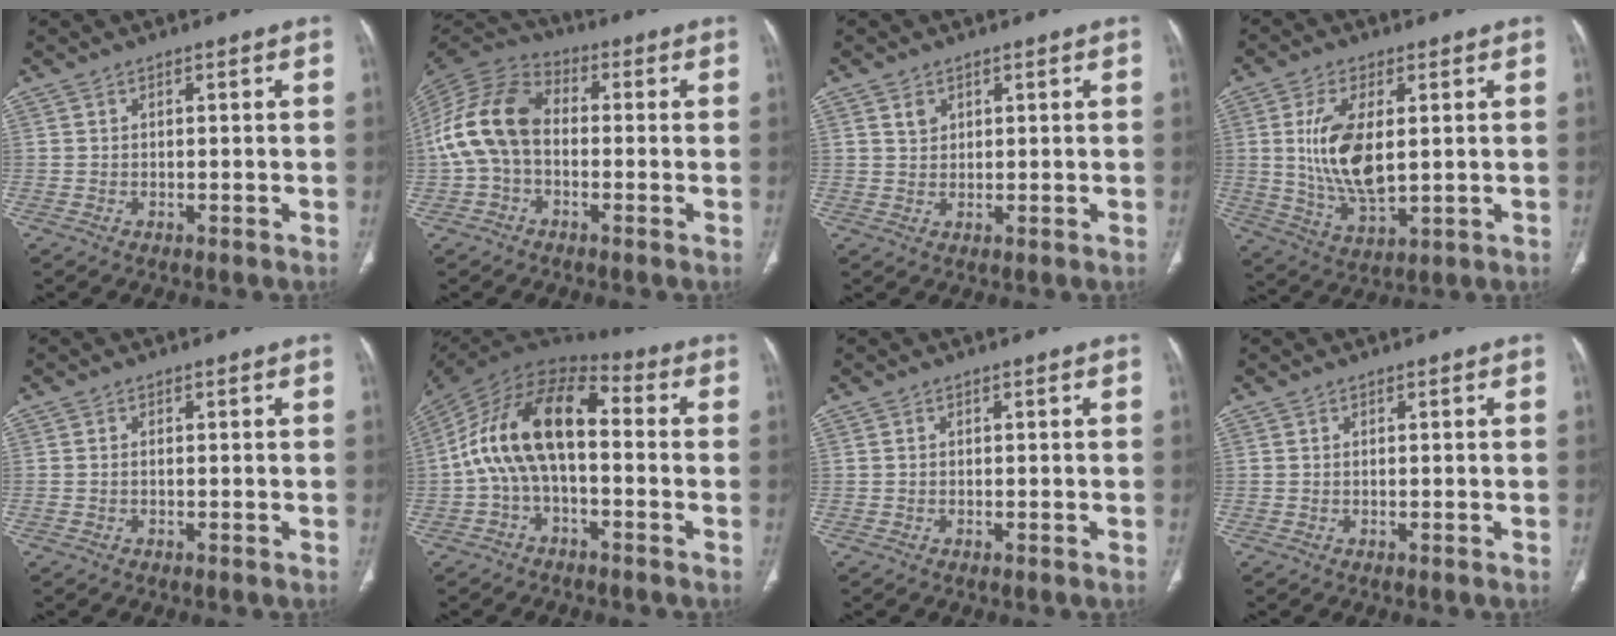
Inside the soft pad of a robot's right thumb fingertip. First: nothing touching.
{"total": 12.9, "force": [-0.9, 8.8, 9.5], "torque": [-0.189, 0.035, -0.028]}
{"total": 2.2, "force": [1.2, 1.6, 0.9], "torque": [-0.008, -0.007, 0.023]}
{"total": 12.8, "force": [1.6, 6.0, 11.2], "torque": [-0.219, -0.019, 0.041]}
{"total": 0.7, "force": [-0.1, 0.3, 0.6], "torque": [-0.017, 0.002, -0.001]}
{"total": 16.2, "force": [-0.6, 8.6, 13.7], "torque": [-0.240, 0.049, -0.023]}
{"total": 0.0}
{"total": 0.0}